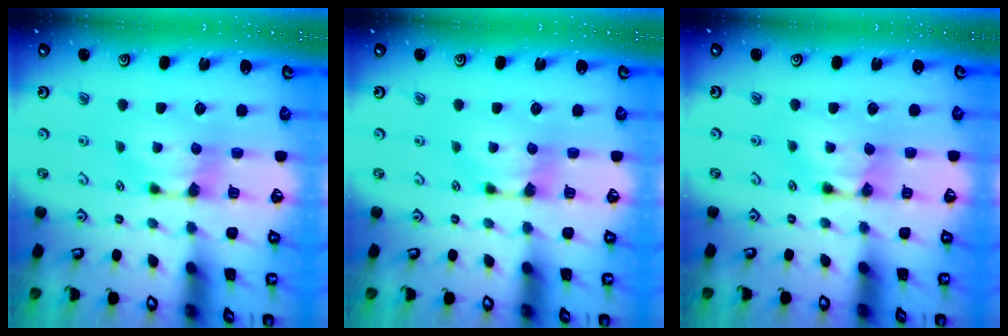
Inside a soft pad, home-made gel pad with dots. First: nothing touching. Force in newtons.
{"total": 0.0}
{"total": 1.6, "press": 1.5, "slide": 0.1}